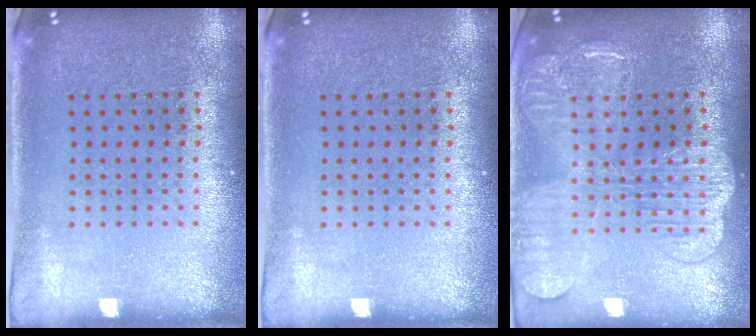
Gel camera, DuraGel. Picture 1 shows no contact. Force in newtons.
{"total": 0.0}
{"total": 3.9, "press": 3.9, "slide": 0.5}